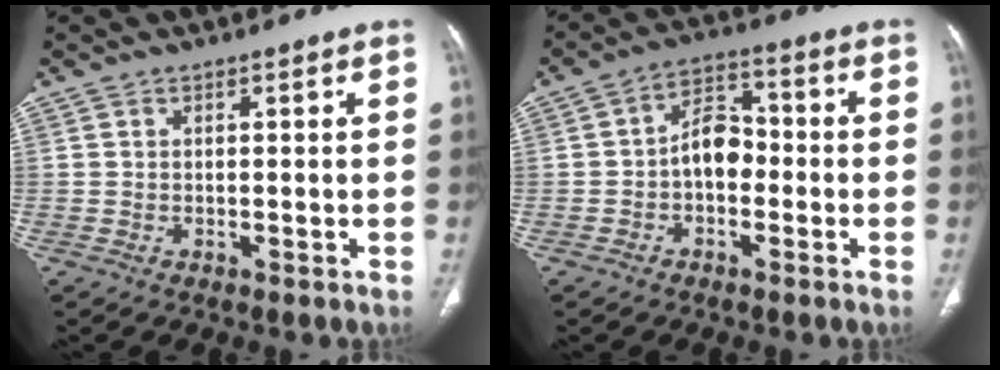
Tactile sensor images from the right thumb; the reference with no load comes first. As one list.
[{"total": 7.4, "force": [-1.3, 5.0, 5.3], "torque": [-0.064, 0.030, -0.034]}]